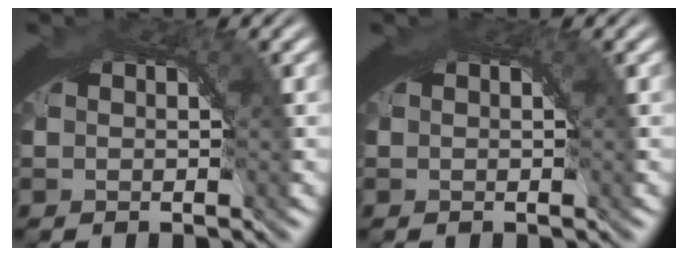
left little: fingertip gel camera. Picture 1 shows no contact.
{"total": 0.9, "force": [0.4, 0.2, 0.8], "torque": [-0.011, 0.002, 0.005]}